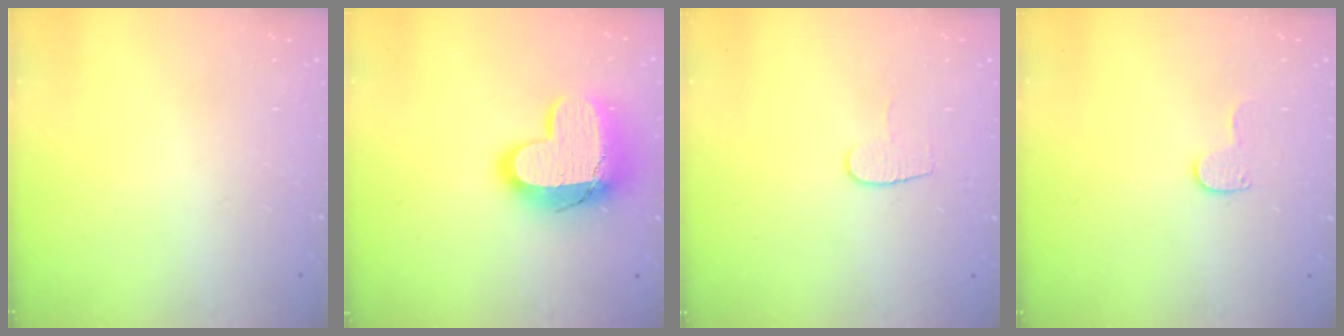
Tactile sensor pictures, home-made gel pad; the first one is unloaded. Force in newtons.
{"total": 15.8, "press": 15.7, "slide": 1.0}
{"total": 5.0, "press": 5.0, "slide": 0.5}
{"total": 6.4, "press": 6.4, "slide": 0.5}